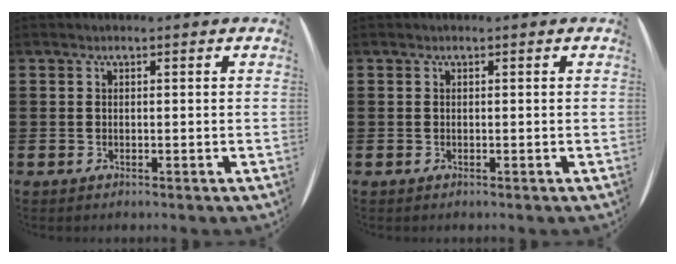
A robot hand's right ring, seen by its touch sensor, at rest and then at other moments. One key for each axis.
{"total": 0.0}